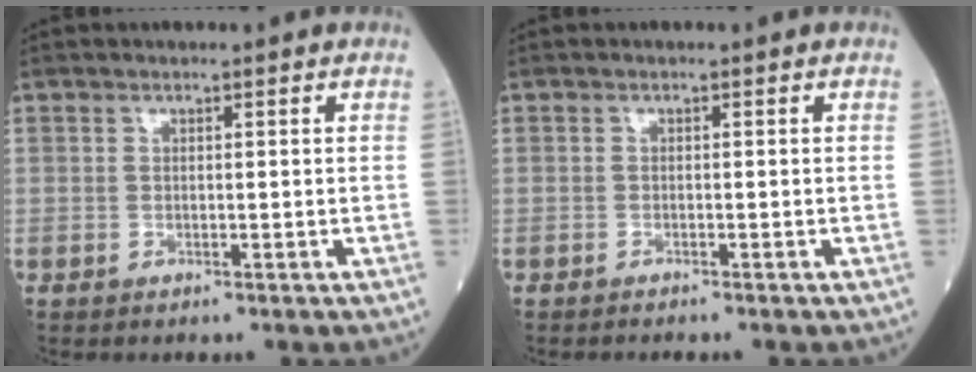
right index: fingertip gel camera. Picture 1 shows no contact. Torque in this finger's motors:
{"motor_torque": [0.08, 0.00, 0.04, 0.01]}